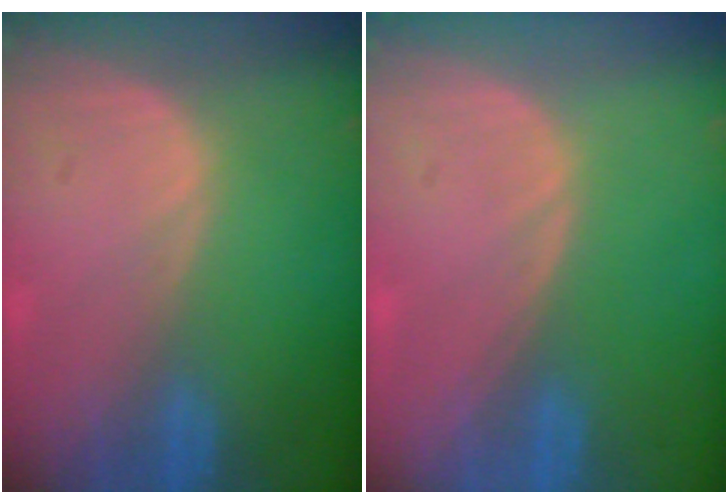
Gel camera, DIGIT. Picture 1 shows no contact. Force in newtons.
{"total": 0.0}